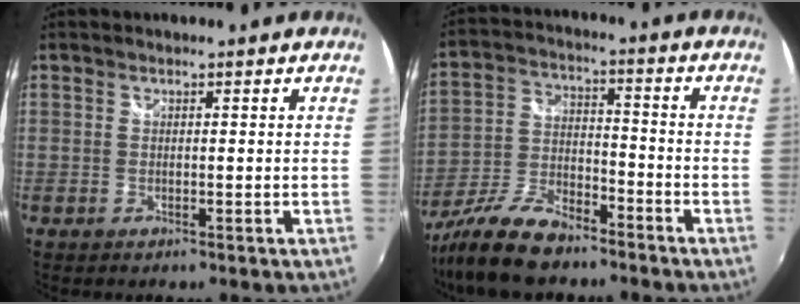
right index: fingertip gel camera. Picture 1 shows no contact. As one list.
[{"total": 13.8, "force": [-10.6, 5.0, 7.3], "torque": [-0.167, -0.012, -0.203]}]